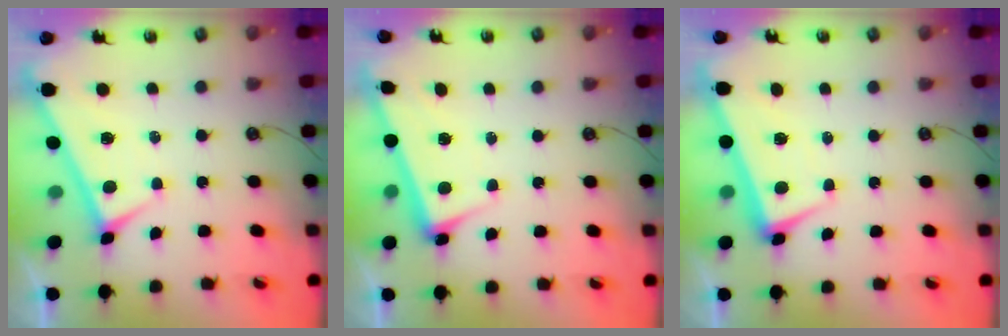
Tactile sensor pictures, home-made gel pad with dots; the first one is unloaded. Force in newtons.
{"total": 2.6, "press": 2.5, "slide": 0.7}
{"total": 2.0, "press": 1.9, "slide": 0.6}